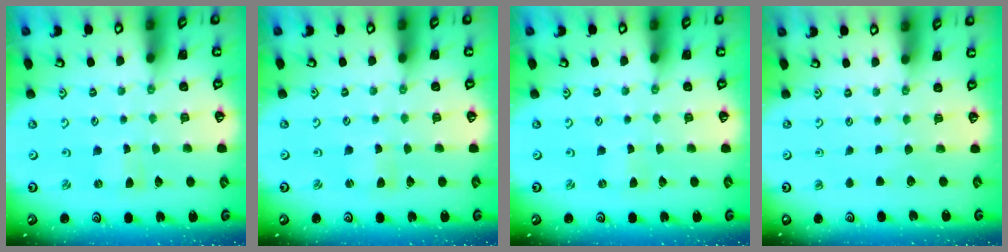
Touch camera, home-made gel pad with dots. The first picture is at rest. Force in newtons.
{"total": 1.1, "press": 1.1, "slide": 0.2}
{"total": 0.0}
{"total": 0.0}